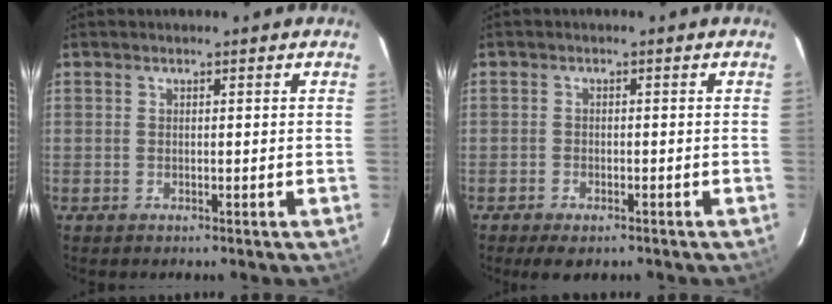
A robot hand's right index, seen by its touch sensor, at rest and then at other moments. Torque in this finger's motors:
{"motor_torque": [0.37, -0.27, 0.25, 0.02]}